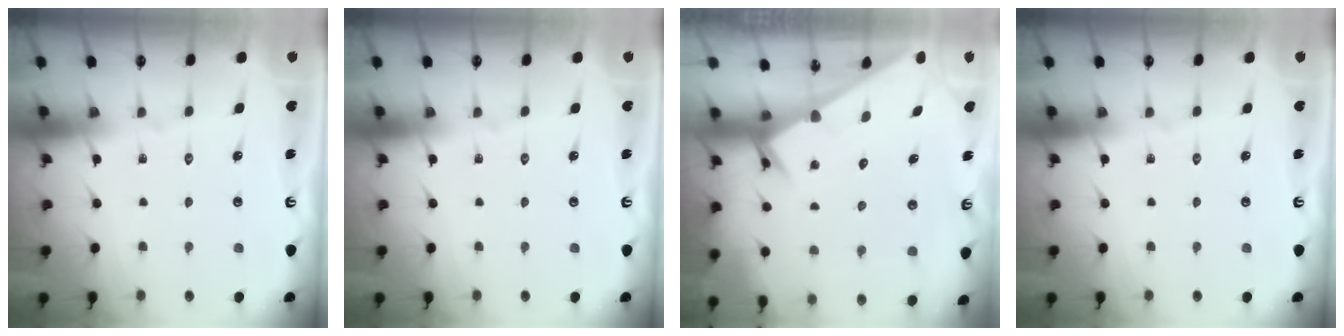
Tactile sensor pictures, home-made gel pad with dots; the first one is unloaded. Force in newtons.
{"total": 0.0}
{"total": 2.4, "press": 2.4, "slide": 0.1}
{"total": 0.0}